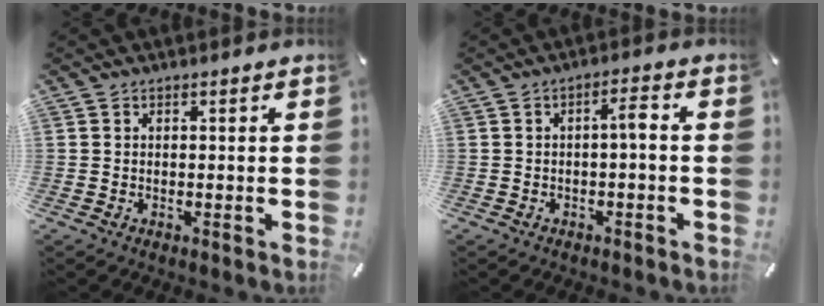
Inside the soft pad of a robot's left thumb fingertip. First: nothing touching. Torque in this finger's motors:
{"motor_torque": [0.35, 1.04, 0.38, 0.14, 0.00]}